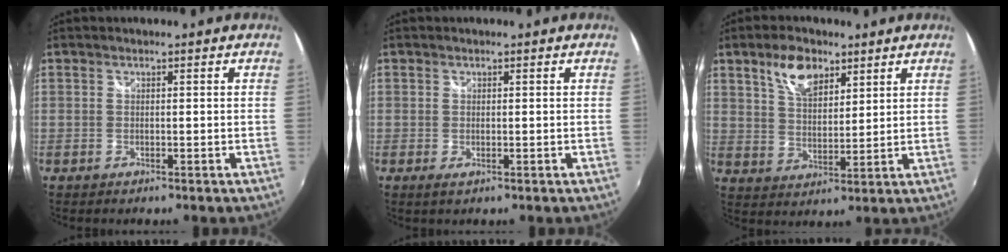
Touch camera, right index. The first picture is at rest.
{"total": 0.9, "force": [-0.1, 0.5, 0.8], "torque": [-0.017, -0.004, -0.002]}
{"total": 8.2, "force": [4.9, 4.1, 5.1], "torque": [-0.091, 0.012, 0.091]}